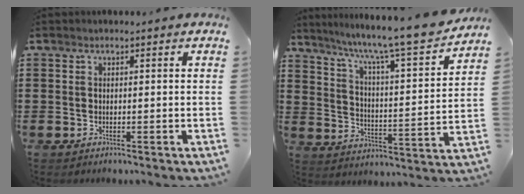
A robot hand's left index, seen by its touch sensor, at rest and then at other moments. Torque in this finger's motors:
{"motor_torque": [2.13, -0.01, 0.32, 0.19]}